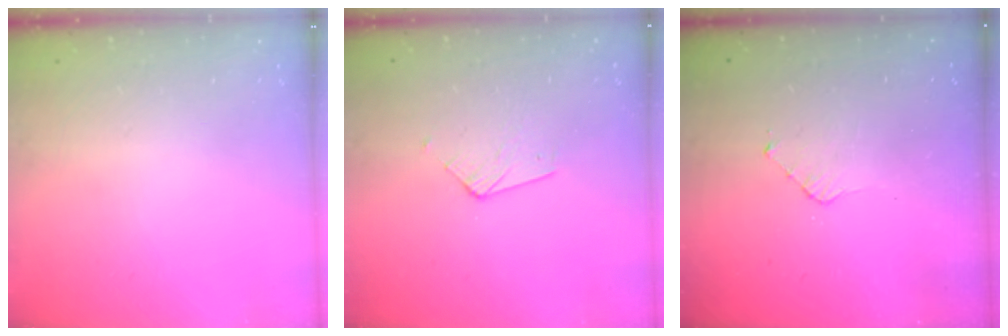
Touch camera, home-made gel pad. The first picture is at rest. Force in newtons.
{"total": 3.7, "press": 3.7, "slide": 0.3}
{"total": 3.5, "press": 3.5, "slide": 0.2}